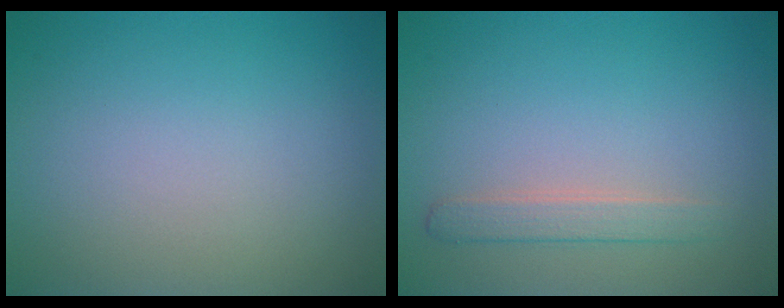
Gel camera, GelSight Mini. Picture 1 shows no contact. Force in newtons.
{"total": 1.8, "press": 1.8, "slide": 0.1}